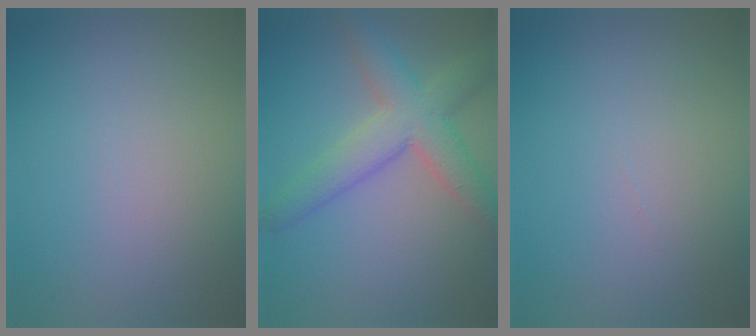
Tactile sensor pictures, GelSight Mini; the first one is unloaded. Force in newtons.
{"total": 5.9, "press": 5.9, "slide": 0.4}
{"total": 0.0}